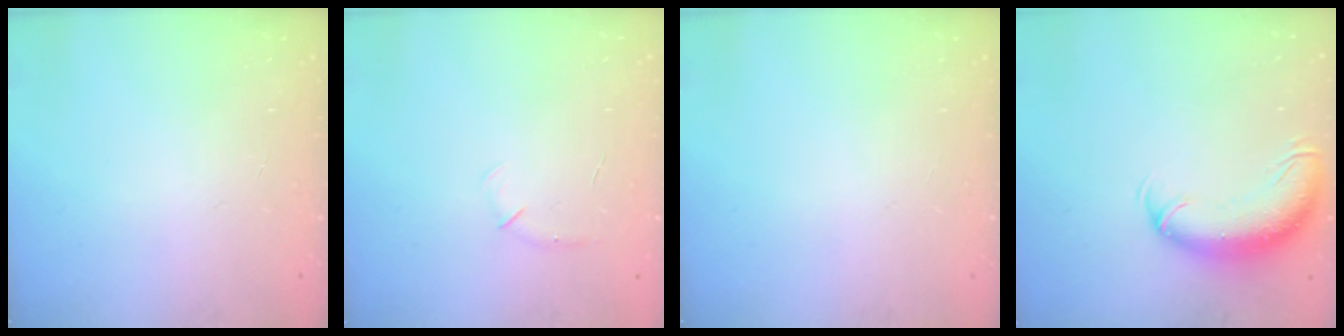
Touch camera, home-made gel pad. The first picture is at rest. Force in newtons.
{"total": 4.1, "press": 4.0, "slide": 1.0}
{"total": 0.0}
{"total": 11.9, "press": 11.6, "slide": 2.7}